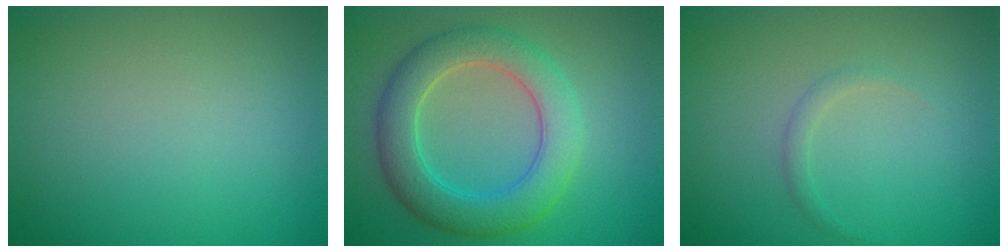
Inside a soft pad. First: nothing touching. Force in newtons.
{"total": 5.8, "press": 5.8, "slide": 0.3}
{"total": 0.8, "press": 0.8, "slide": 0.1}